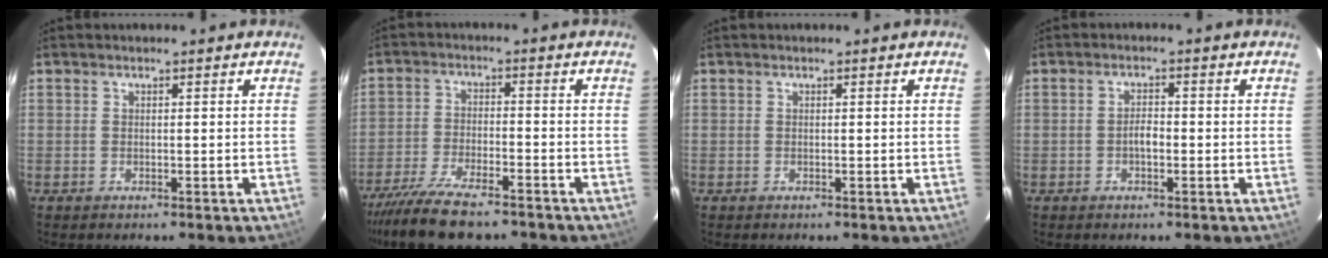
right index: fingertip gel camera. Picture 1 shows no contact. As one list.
[{"total": 12.8, "force": [-10.6, 3.1, 6.4], "torque": [-0.150, -0.027, -0.186]}, {"total": 0.0}, {"total": 2.2, "force": [-0.7, 1.0, 1.8], "torque": [-0.035, 0.006, -0.013]}]